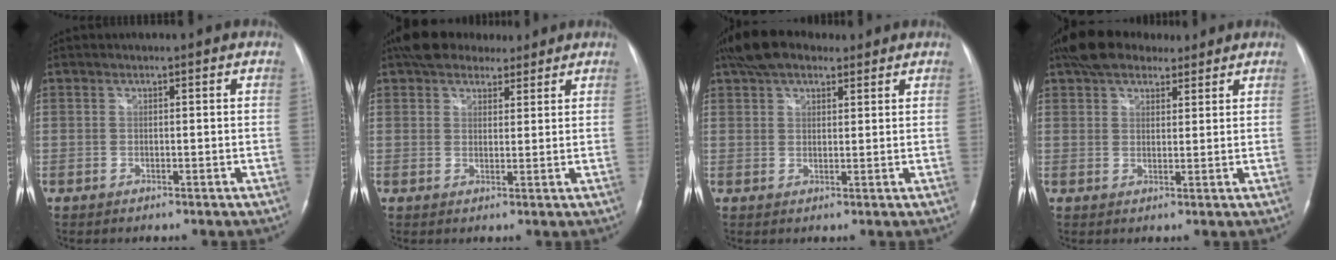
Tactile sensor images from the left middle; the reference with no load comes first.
{"total": 9.1, "force": [7.4, 4.0, 3.4], "torque": [-0.045, 0.029, 0.118]}
{"total": 8.4, "force": [6.1, 3.9, 4.2], "torque": [-0.081, 0.033, 0.108]}
{"total": 10.1, "force": [7.8, 4.4, 4.5], "torque": [-0.071, 0.037, 0.134]}